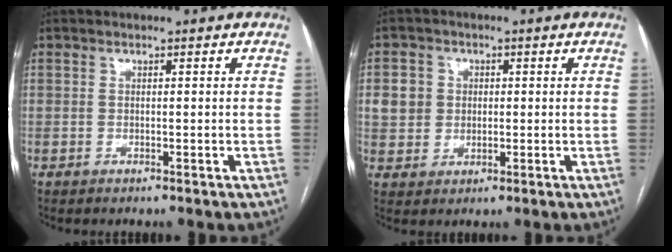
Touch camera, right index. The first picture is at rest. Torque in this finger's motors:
{"motor_torque": [-0.04, -0.05, 0.00, 0.03]}